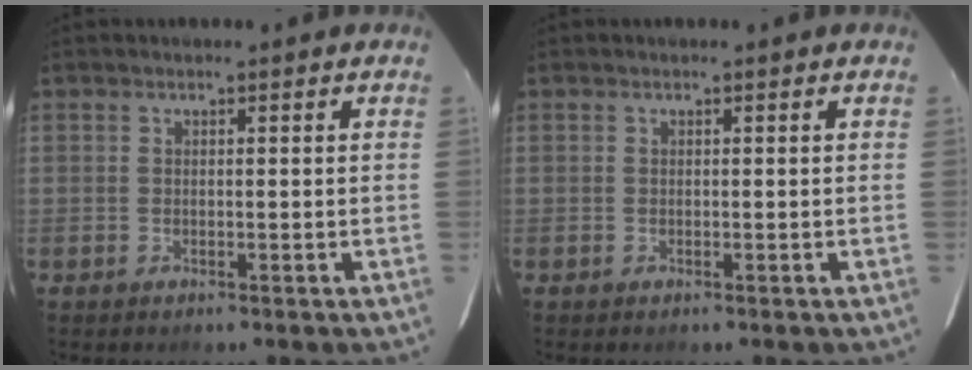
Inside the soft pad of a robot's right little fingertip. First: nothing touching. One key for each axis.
{"total": 0.0}